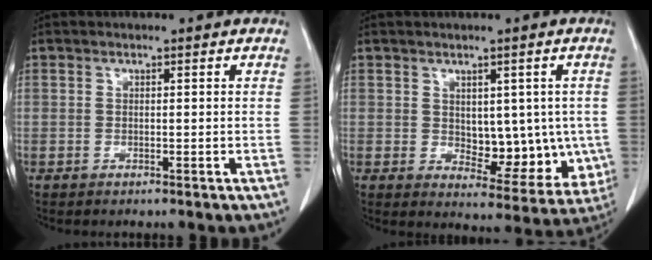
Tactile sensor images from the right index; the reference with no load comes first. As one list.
[{"total": 10.0, "force": [-0.2, 5.7, 8.2], "torque": [-0.089, -0.001, 0.017]}]